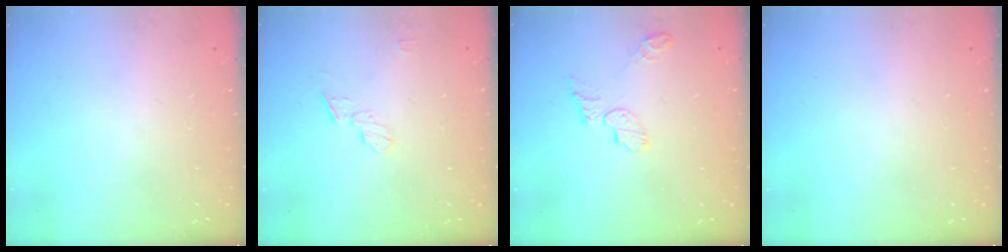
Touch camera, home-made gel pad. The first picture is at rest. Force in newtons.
{"total": 6.2, "press": 6.1, "slide": 0.6}
{"total": 6.8, "press": 6.8, "slide": 0.4}
{"total": 0.0}